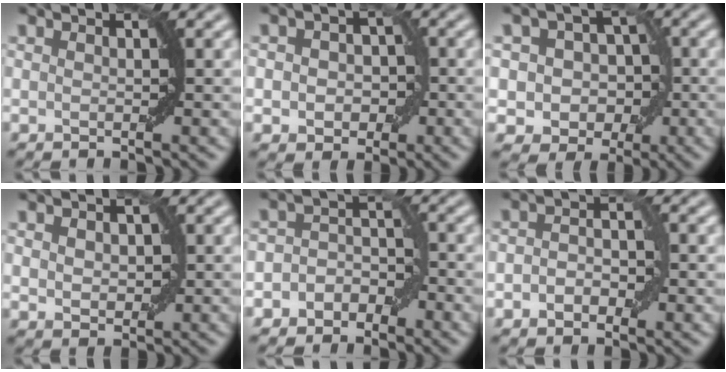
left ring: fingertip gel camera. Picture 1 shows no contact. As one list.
[{"total": 4.0, "force": [-0.3, 3.3, 2.3], "torque": [-0.013, 0.006, -0.016]}, {"total": 5.9, "force": [0.1, 5.2, 2.8], "torque": [-0.017, 0.017, -0.019]}, {"total": 2.1, "force": [0.5, 1.5, 1.4], "torque": [-0.023, 0.000, 0.012]}, {"total": 2.8, "force": [-1.6, 2.1, 0.9], "torque": [0.013, 0.012, -0.039]}, {"total": 2.7, "force": [-0.7, 1.7, 2.0], "torque": [-0.035, 0.003, -0.014]}]